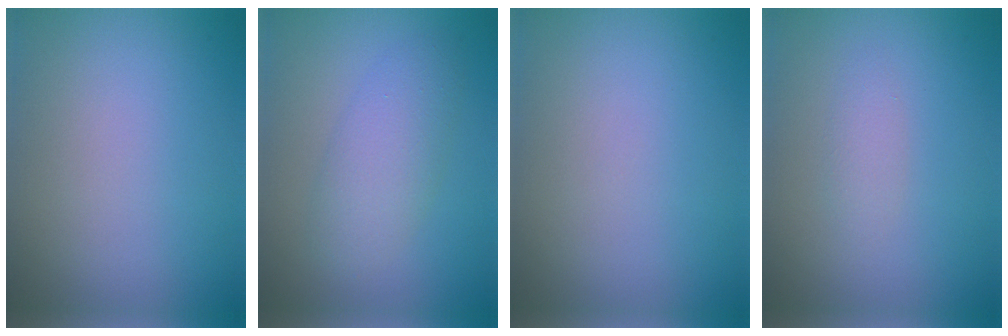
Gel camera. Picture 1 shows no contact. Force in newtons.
{"total": 3.6, "press": 3.6, "slide": 0.0}
{"total": 0.0}
{"total": 1.1, "press": 1.1, "slide": 0.1}